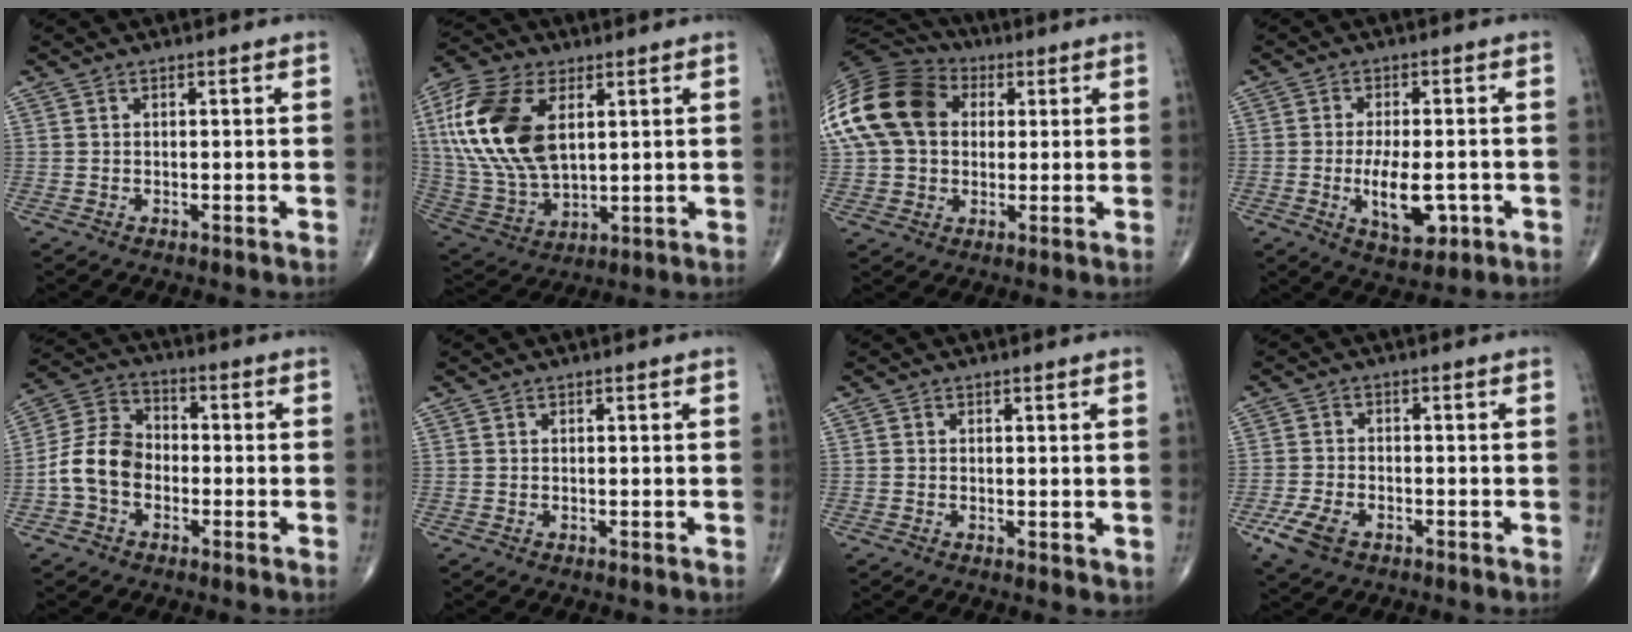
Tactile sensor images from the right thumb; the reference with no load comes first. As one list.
[{"total": 20.8, "force": [5.5, 11.7, 16.3], "torque": [-0.343, -0.014, 0.103]}, {"total": 21.3, "force": [4.6, 15.8, 13.6], "torque": [-0.292, 0.043, 0.080]}, {"total": 8.7, "force": [-2.2, 4.0, 7.4], "torque": [-0.120, -0.004, -0.028]}, {"total": 9.8, "force": [-2.4, 7.3, 6.1], "torque": [-0.107, 0.036, -0.059]}, {"total": 0.0}, {"total": 1.5, "force": [0.1, 0.8, 1.2], "torque": [-0.018, -0.006, -0.001]}, {"total": 6.1, "force": [-3.1, 3.5, 3.9], "torque": [-0.088, 0.007, -0.057]}]